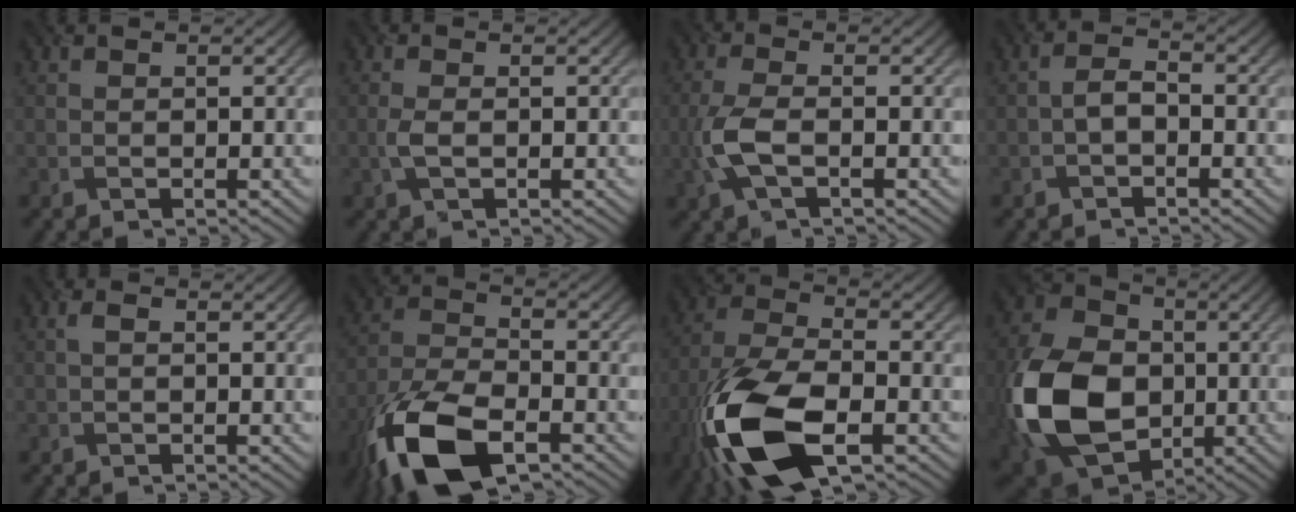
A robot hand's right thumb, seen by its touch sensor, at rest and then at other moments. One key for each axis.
{"total": 2.1, "fx": -0.4, "fy": 0.9, "fz": 1.8, "tx": -0.048, "ty": 0.000, "tz": -0.010}
{"total": 5.1, "fx": -1.4, "fy": 2.1, "fz": 4.5, "tx": -0.118, "ty": -0.001, "tz": -0.034}
{"total": 2.4, "fx": -0.9, "fy": 1.3, "fz": 1.9, "tx": -0.039, "ty": 0.007, "tz": -0.022}
{"total": 0.9, "fx": 0.1, "fy": 0.4, "fz": 0.8, "tx": -0.020, "ty": 0.004, "tz": 0.002}
{"total": 14.6, "fx": -8.5, "fy": 6.6, "fz": 10.0, "tx": -0.232, "ty": -0.036, "tz": -0.170}
{"total": 16.4, "fx": -7.5, "fy": 7.7, "fz": 12.5, "tx": -0.293, "ty": -0.039, "tz": -0.150}
{"total": 17.6, "fx": -3.0, "fy": 12.8, "fz": 11.6, "tx": -0.290, "ty": -0.019, "tz": -0.071}